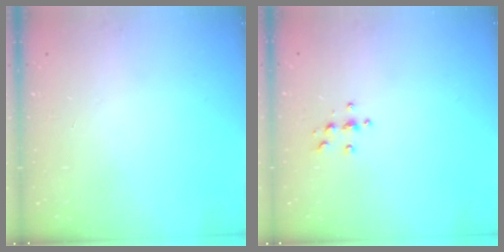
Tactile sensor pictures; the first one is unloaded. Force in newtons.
{"total": 4.0, "press": 3.9, "slide": 0.4}